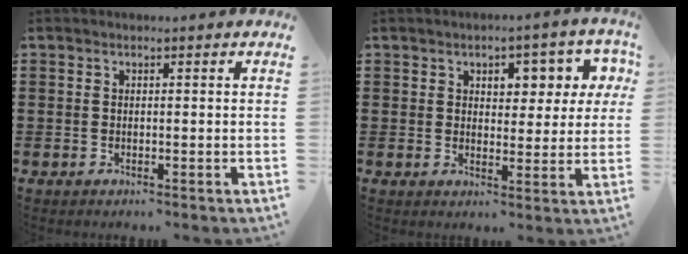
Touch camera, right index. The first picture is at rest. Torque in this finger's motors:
{"motor_torque": [0.93, 0.29, 0.50, 0.05]}